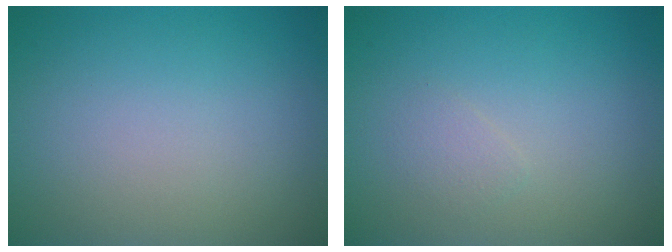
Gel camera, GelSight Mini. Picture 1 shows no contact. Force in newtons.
{"total": 0.9, "press": 0.9, "slide": 0.1}